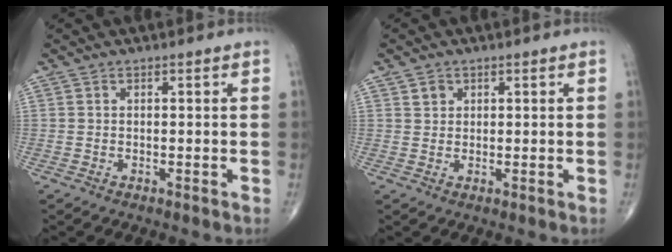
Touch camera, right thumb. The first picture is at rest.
{"total": 1.9, "force": [1.0, 1.6, 0.5], "torque": [0.003, -0.005, 0.015]}